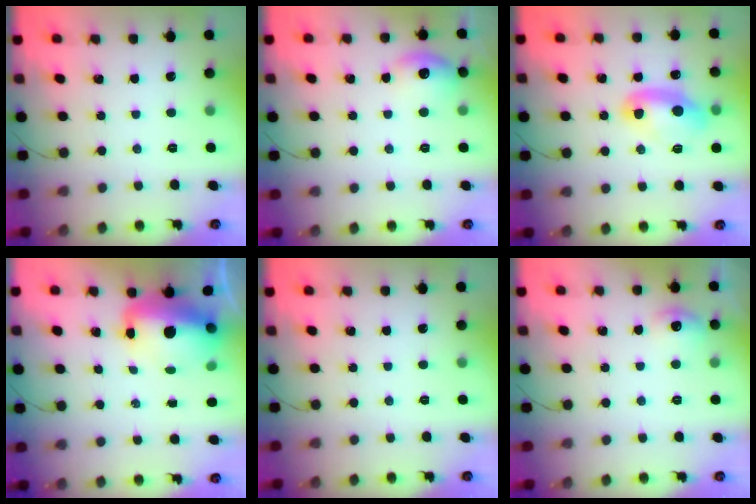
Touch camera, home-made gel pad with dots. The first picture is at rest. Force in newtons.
{"total": 8.6, "press": 8.5, "slide": 1.3}
{"total": 14.4, "press": 10.9, "slide": 9.5}
{"total": 12.8, "press": 12.6, "slide": 2.7}
{"total": 0.0}
{"total": 7.6, "press": 7.5, "slide": 1.2}